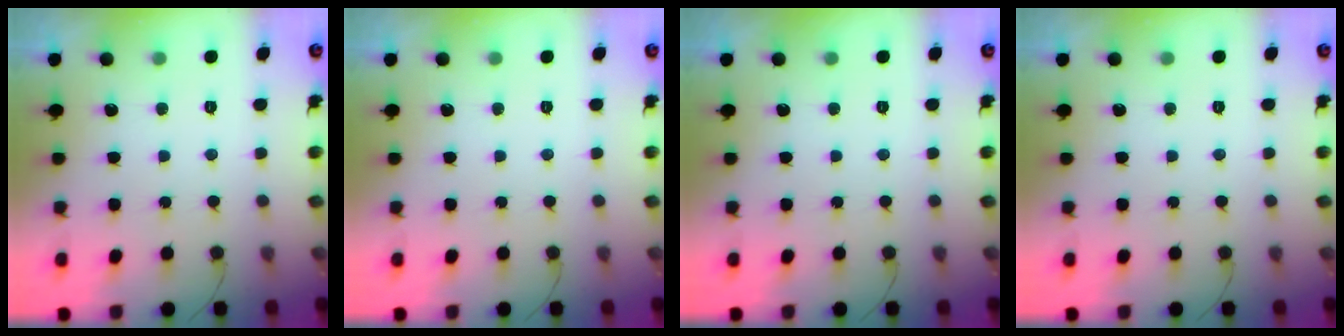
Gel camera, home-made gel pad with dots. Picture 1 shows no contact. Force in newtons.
{"total": 0.0}
{"total": 0.0}
{"total": 0.0}